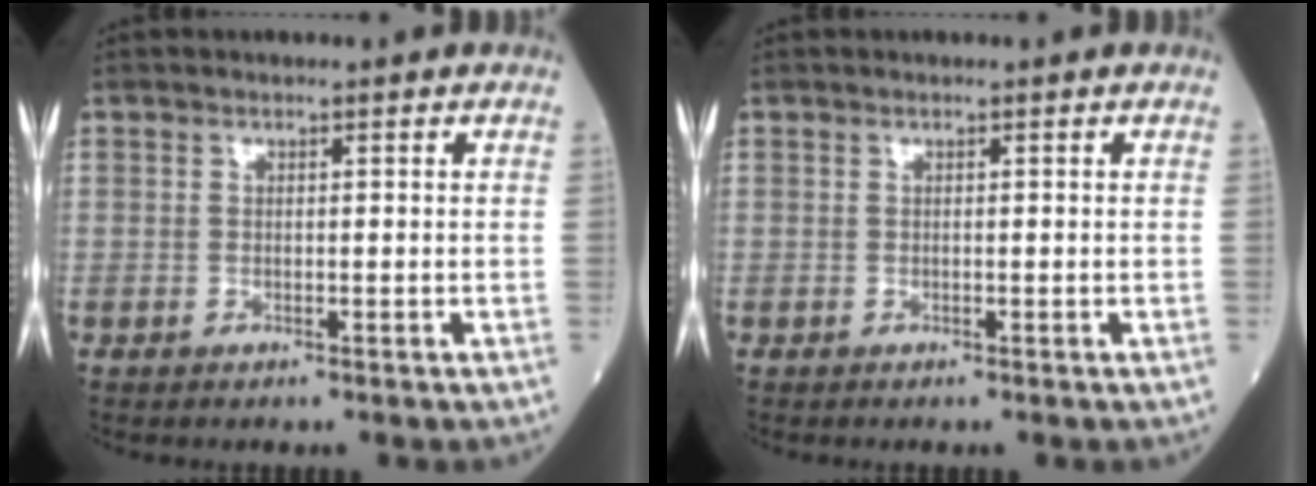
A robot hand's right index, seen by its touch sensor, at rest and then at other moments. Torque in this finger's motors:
{"motor_torque": [0.01, 0.00, 0.01, 0.00]}